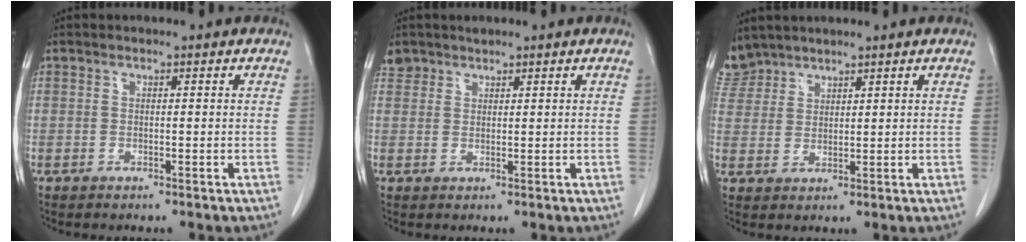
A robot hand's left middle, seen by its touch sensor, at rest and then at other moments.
{"total": 1.9, "force": [1.7, 0.9, -0.1], "torque": [0.004, 0.010, 0.031]}
{"total": 4.6, "force": [4.3, 1.5, -0.3], "torque": [0.002, 0.011, 0.096]}